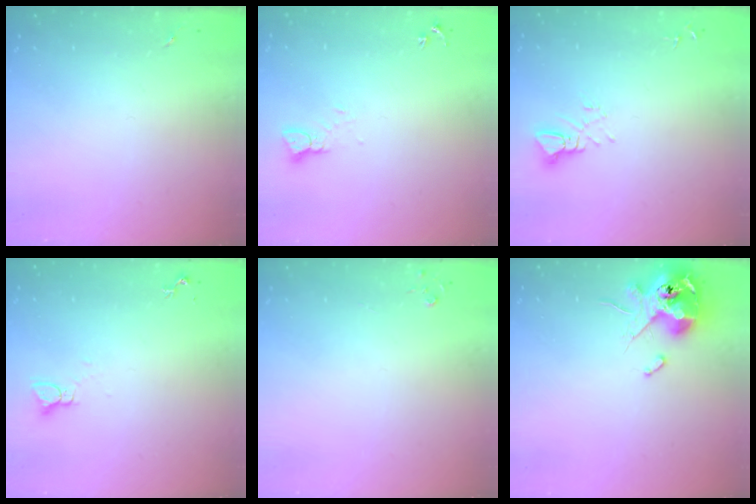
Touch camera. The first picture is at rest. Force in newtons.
{"total": 2.6, "press": 2.6, "slide": 0.1}
{"total": 5.3, "press": 5.3, "slide": 0.3}
{"total": 2.2, "press": 2.2, "slide": 0.1}
{"total": 2.8, "press": 2.8, "slide": 0.3}
{"total": 12.4, "press": 12.2, "slide": 2.1}